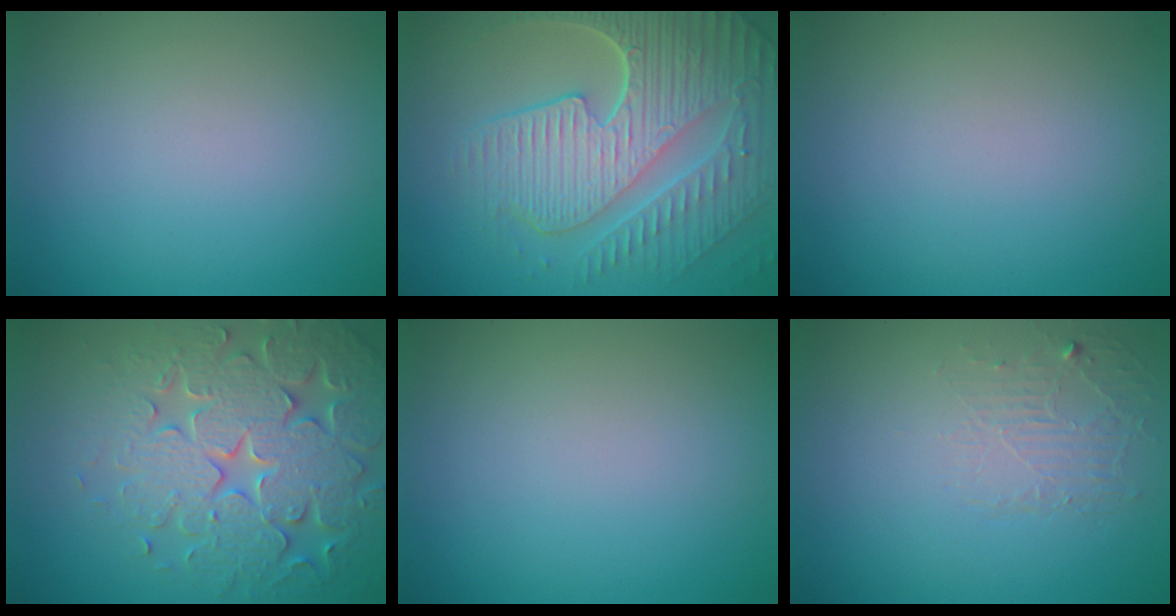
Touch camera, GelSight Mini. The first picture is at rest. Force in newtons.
{"total": 9.9, "press": 6.6, "slide": 7.4}
{"total": 0.0}
{"total": 7.7, "press": 7.5, "slide": 1.5}
{"total": 0.0}
{"total": 1.8, "press": 0.4, "slide": 1.8}